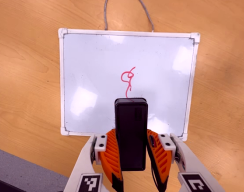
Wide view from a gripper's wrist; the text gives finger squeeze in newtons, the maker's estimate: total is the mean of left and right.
{"total": 5.5, "left": 4.8, "right": 6.1}